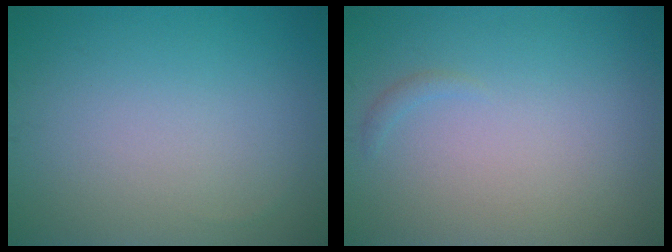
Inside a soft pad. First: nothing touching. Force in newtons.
{"total": 0.6, "press": 0.6, "slide": 0.1}